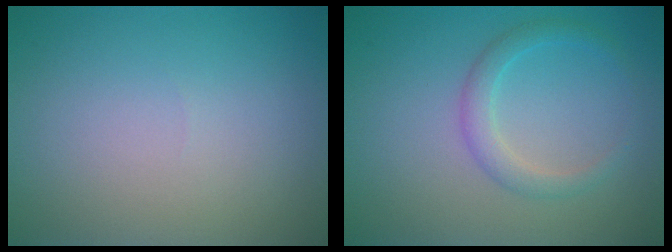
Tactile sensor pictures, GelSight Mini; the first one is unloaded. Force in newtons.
{"total": 2.1, "press": 2.1, "slide": 0.1}